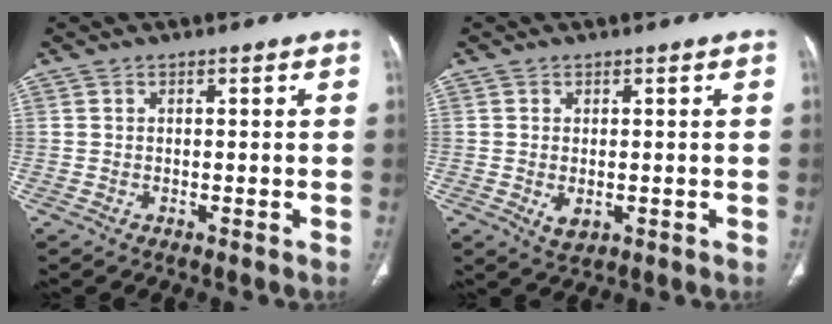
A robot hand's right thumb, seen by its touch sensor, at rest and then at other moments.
{"total": 2.8, "force": [-0.5, 1.8, 2.1], "torque": [-0.036, -0.006, 0.001]}